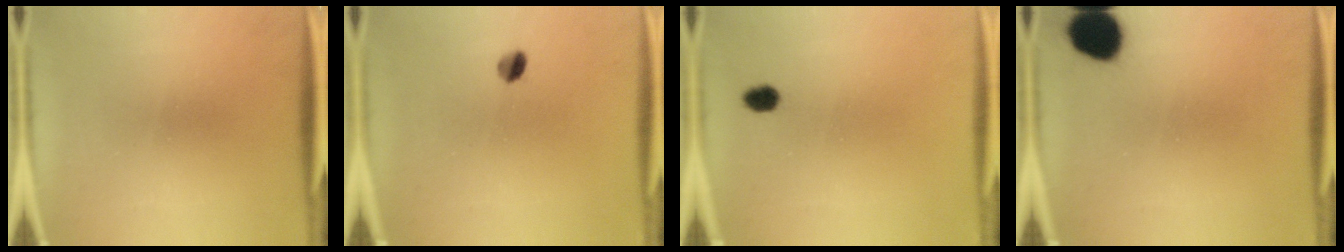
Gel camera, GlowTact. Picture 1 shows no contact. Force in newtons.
{"total": 2.5}
{"total": 2.3}
{"total": 10.2}